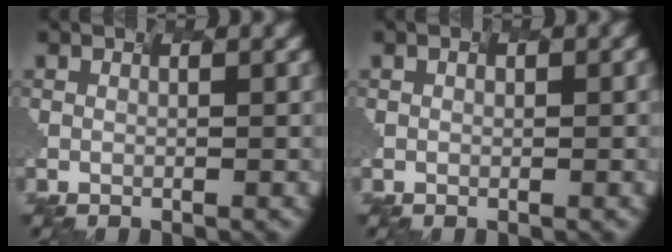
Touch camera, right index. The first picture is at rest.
{"total": 0.0}